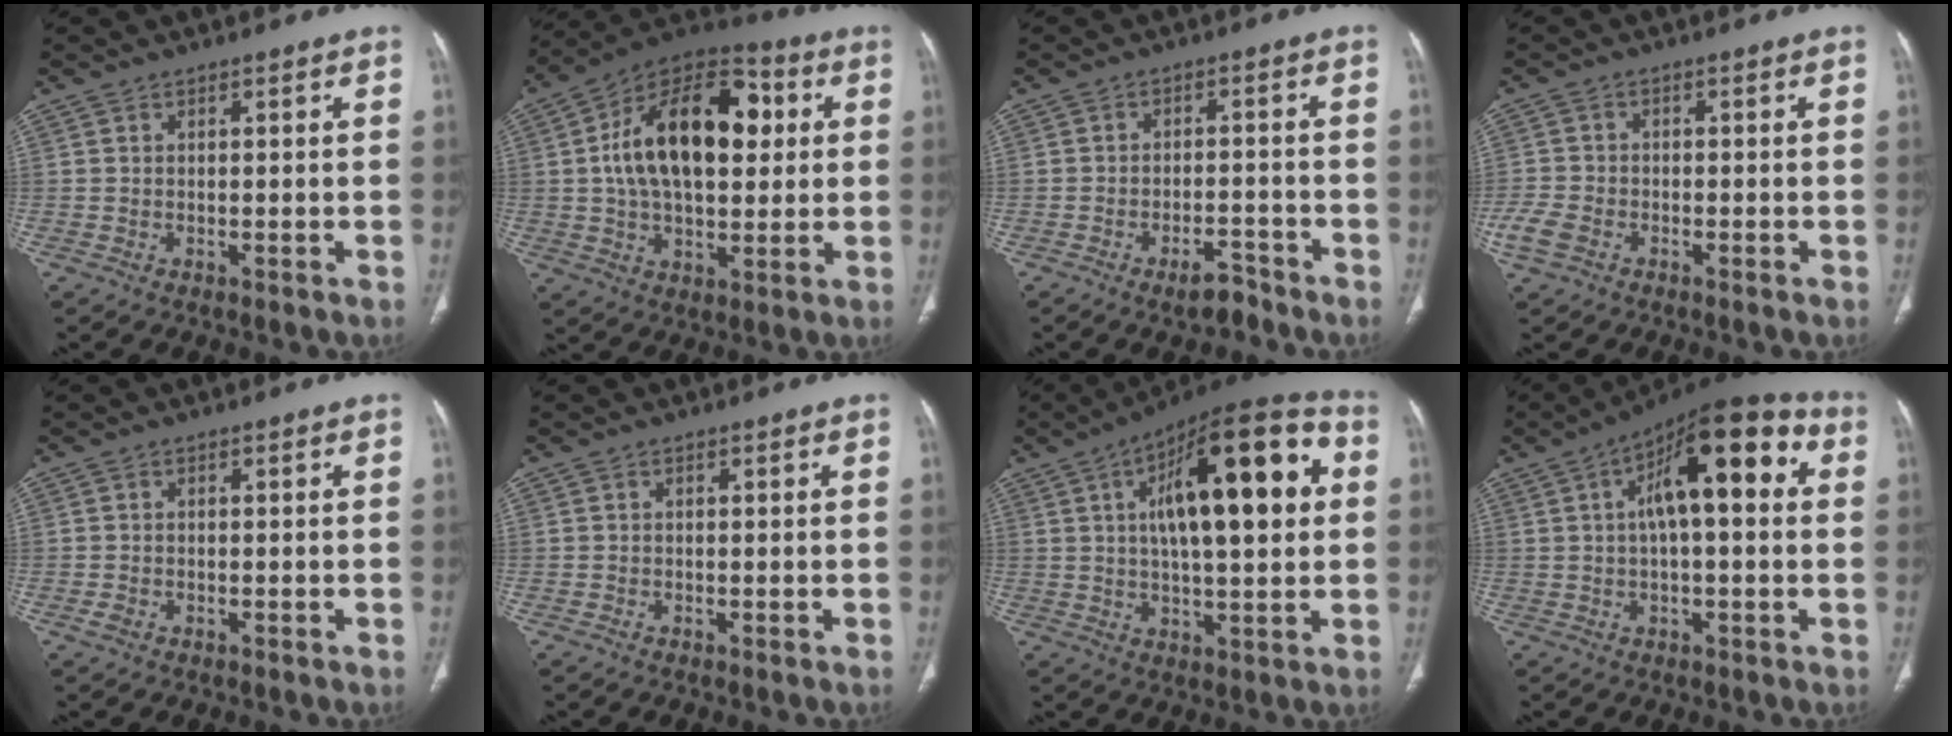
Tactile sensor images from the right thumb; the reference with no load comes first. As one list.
[{"total": 22.3, "force": [3.8, 12.8, 17.8], "torque": [-0.267, 0.021, 0.054]}, {"total": 4.5, "force": [-3.4, 1.8, 2.3], "torque": [-0.031, 0.022, -0.052]}, {"total": 4.5, "force": [-2.4, 2.8, 2.6], "torque": [-0.070, 0.007, -0.049]}, {"total": 1.3, "force": [-0.6, 0.9, 0.7], "torque": [-0.017, 0.001, -0.011]}, {"total": 0.0}, {"total": 23.0, "force": [4.9, 8.3, 20.9], "torque": [-0.298, 0.021, 0.065]}, {"total": 17.4, "force": [3.8, 6.7, 15.6], "torque": [-0.216, 0.038, 0.047]}]